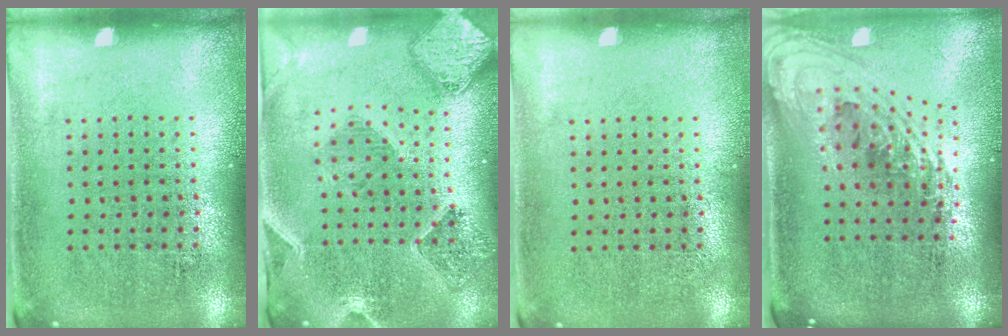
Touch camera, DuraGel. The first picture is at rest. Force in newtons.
{"total": 1.5, "press": 1.4, "slide": 0.4}
{"total": 0.0}
{"total": 2.3, "press": 1.6, "slide": 1.7}